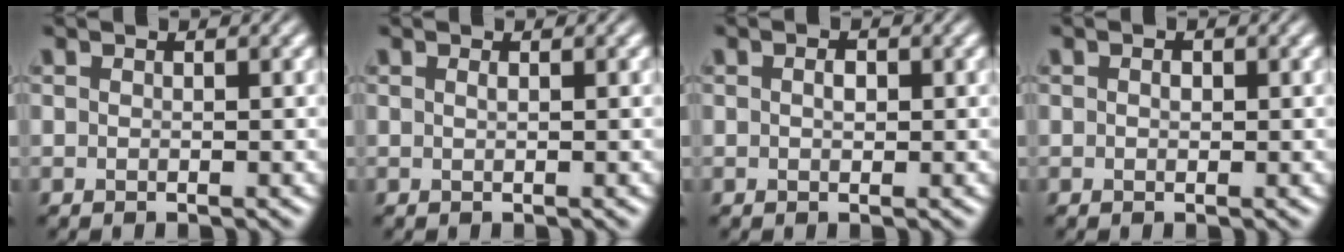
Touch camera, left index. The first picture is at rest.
{"total": 0.6, "force": [0.2, 0.2, 0.5], "torque": [-0.006, 0.003, 0.002]}
{"total": 1.1, "force": [0.1, 0.6, 0.9], "torque": [-0.014, 0.001, 0.001]}
{"total": 0.7, "force": [0.1, 0.5, 0.5], "torque": [-0.009, -0.001, 0.000]}